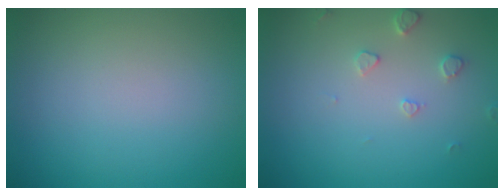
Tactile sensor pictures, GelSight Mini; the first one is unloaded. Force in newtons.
{"total": 1.5, "press": 1.5, "slide": 0.3}